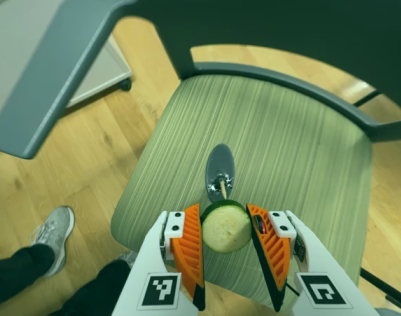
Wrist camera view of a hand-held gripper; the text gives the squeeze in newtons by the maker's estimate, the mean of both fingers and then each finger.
{"total": 8.7, "left": 8.7, "right": 8.7}